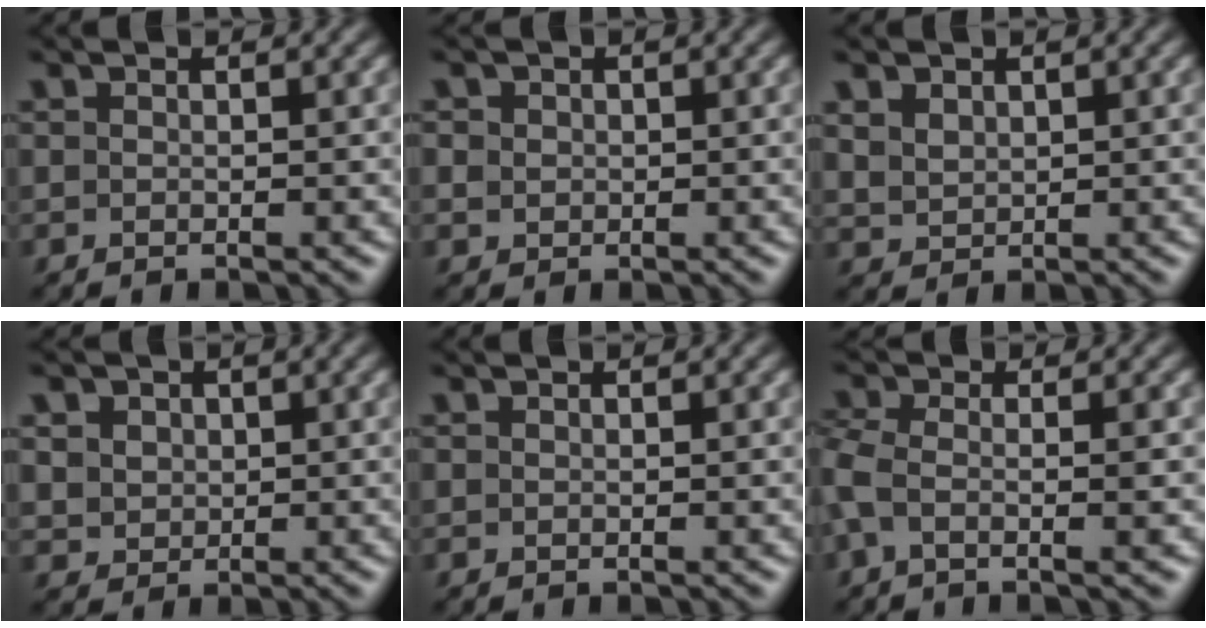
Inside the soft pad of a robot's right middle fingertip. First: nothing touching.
{"total": 2.0, "force": [1.0, 1.7, 0.5], "torque": [-0.017, 0.005, 0.016]}
{"total": 2.0, "force": [1.4, 1.3, 0.4], "torque": [-0.018, -0.001, 0.032]}
{"total": 3.8, "force": [2.0, 3.0, 1.3], "torque": [-0.050, 0.003, 0.039]}
{"total": 0.0}
{"total": 4.1, "force": [-0.6, 1.8, 3.6], "torque": [-0.072, 0.000, -0.009]}